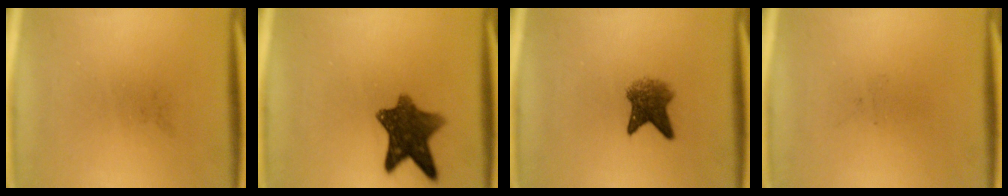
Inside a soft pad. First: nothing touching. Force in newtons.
{"total": 9.3}
{"total": 4.9}
{"total": 0.0}